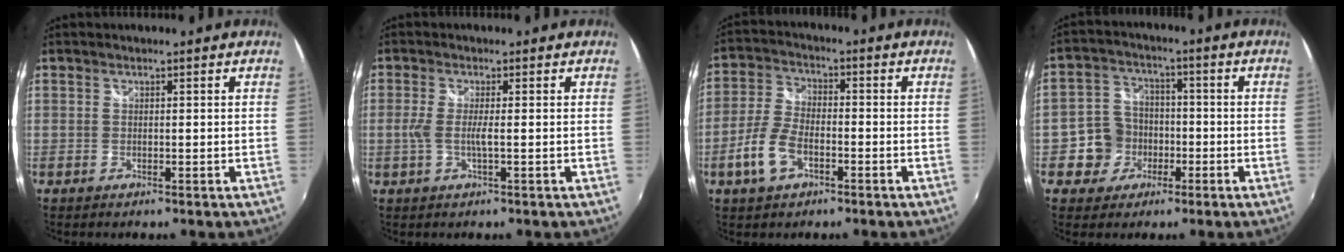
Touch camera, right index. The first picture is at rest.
{"total": 3.0, "force": [-0.5, -0.2, 3.0], "torque": [-0.064, -0.003, -0.013]}
{"total": 7.8, "force": [-3.6, 4.1, 5.6], "torque": [-0.127, 0.003, -0.067]}
{"total": 7.4, "force": [-2.6, 6.8, 1.4], "torque": [-0.048, 0.025, -0.039]}